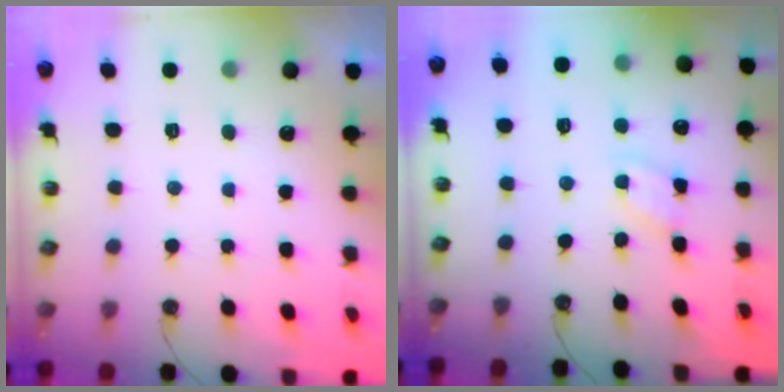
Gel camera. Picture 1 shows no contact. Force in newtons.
{"total": 1.8, "press": 1.8, "slide": 0.3}